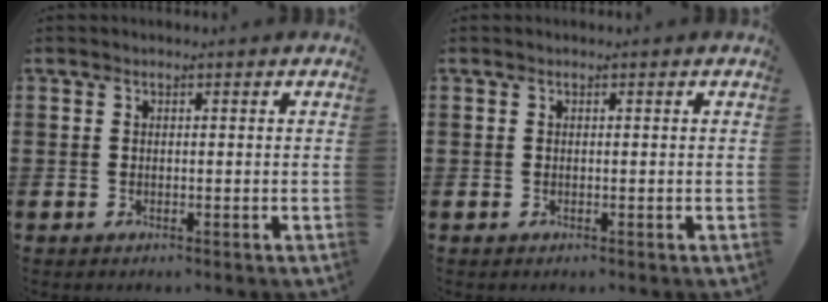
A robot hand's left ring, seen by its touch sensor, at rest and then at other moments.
{"total": 0.0}